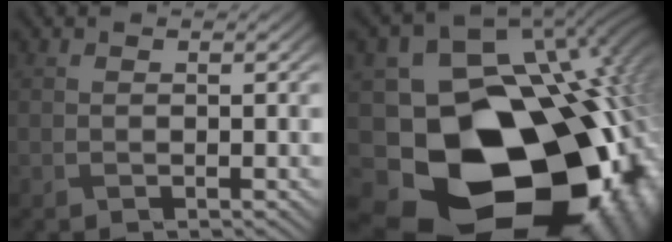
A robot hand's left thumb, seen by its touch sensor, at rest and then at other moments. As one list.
[{"total": 22.5, "force": [-6.9, 17.1, 13.0], "torque": [-0.221, -0.050, -0.094]}]